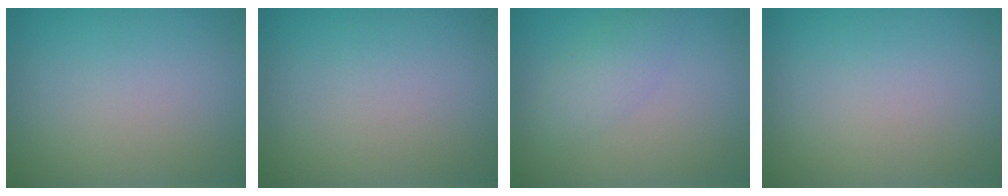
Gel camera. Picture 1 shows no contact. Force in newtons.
{"total": 0.0}
{"total": 2.0, "press": 2.0, "slide": 0.1}
{"total": 0.0}